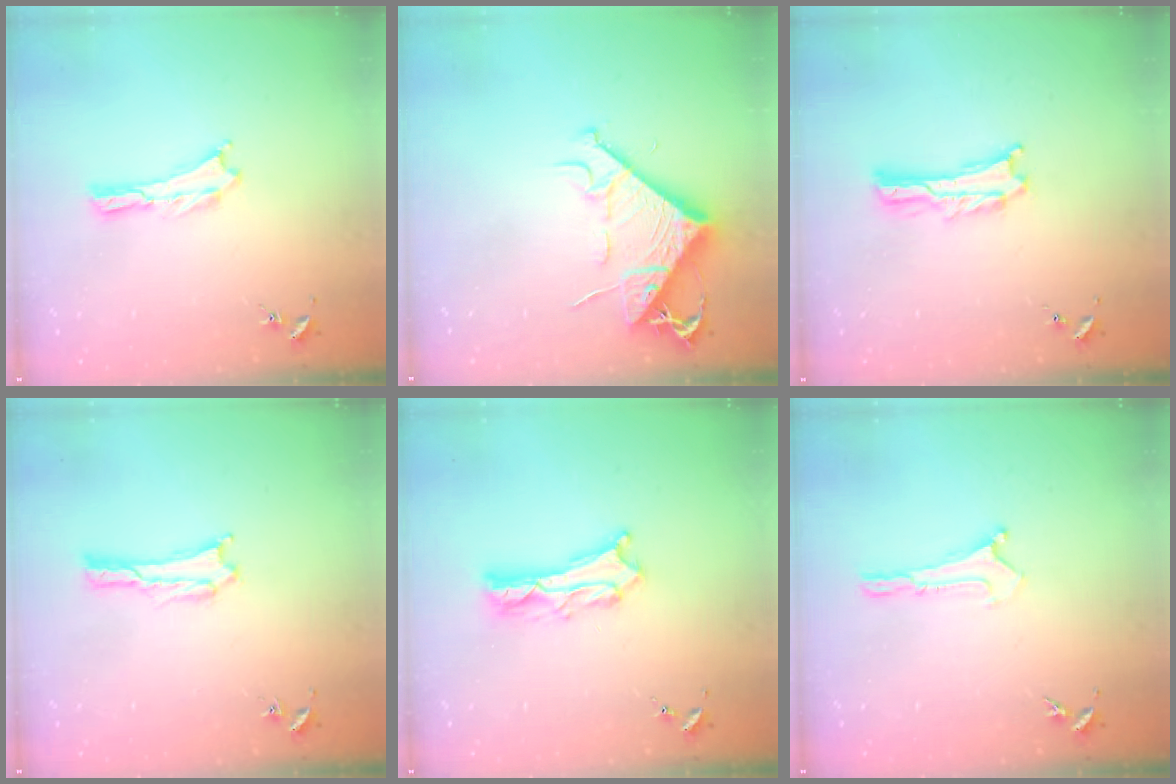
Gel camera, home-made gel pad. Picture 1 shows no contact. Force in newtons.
{"total": 8.6, "press": 8.5, "slide": 1.2}
{"total": 0.8, "press": 0.8, "slide": 0.2}
{"total": 1.7, "press": 1.7, "slide": 0.1}
{"total": 3.8, "press": 3.8, "slide": 0.4}
{"total": 0.0}